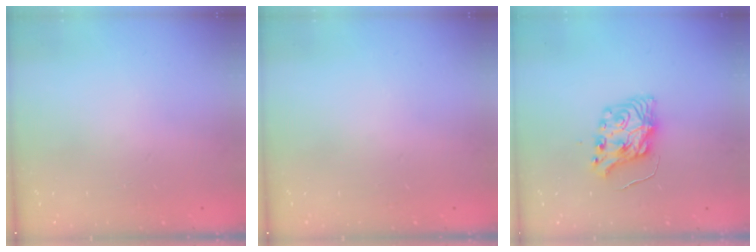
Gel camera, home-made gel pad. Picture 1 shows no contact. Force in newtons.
{"total": 0.0}
{"total": 8.1, "press": 8.0, "slide": 0.7}